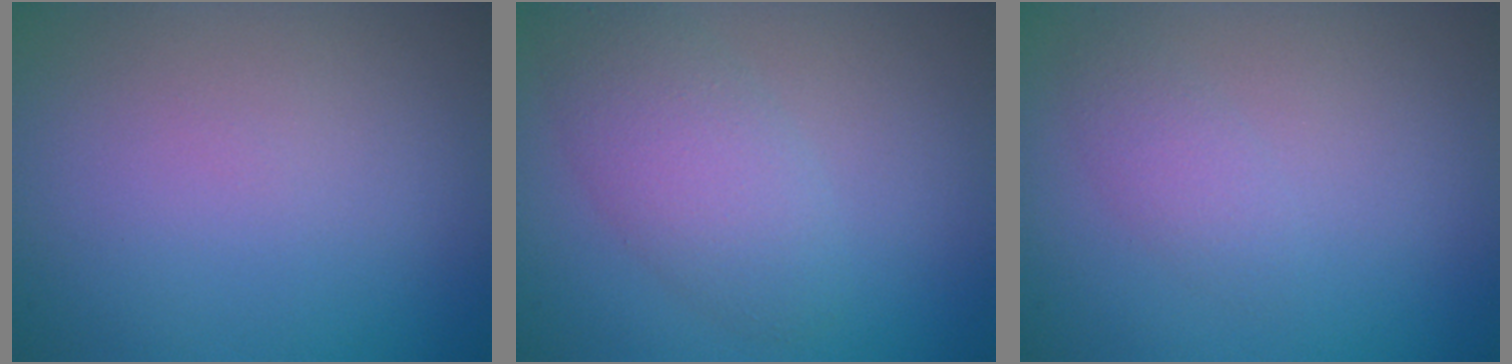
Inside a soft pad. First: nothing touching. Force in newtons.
{"total": 4.0, "press": 4.0, "slide": 0.1}
{"total": 1.6, "press": 1.6, "slide": 0.1}